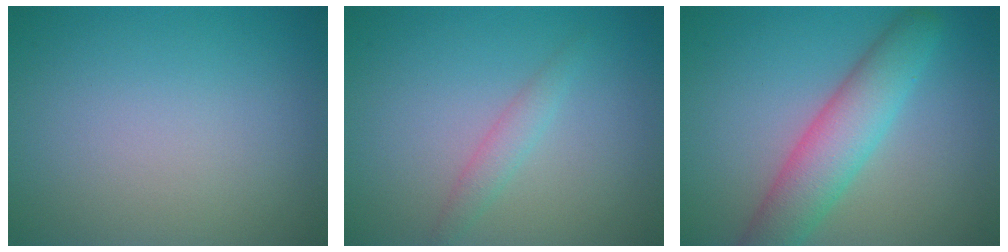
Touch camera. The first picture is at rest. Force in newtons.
{"total": 1.5, "press": 1.5, "slide": 0.1}
{"total": 5.6, "press": 5.6, "slide": 0.2}